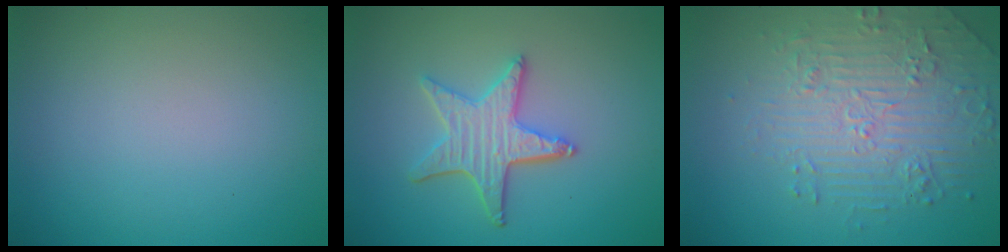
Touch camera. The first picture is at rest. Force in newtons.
{"total": 4.2, "press": 3.7, "slide": 2.1}
{"total": 4.6, "press": 4.0, "slide": 2.3}